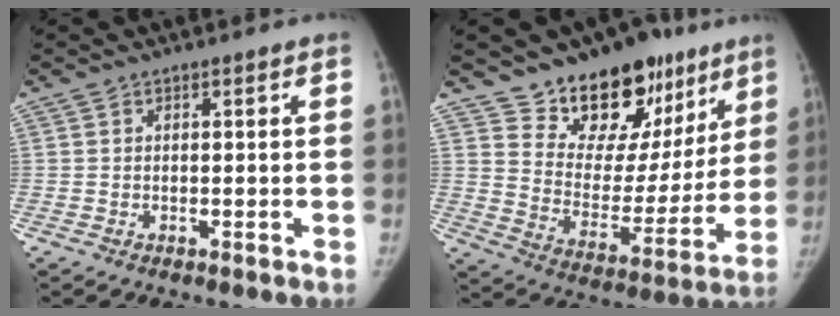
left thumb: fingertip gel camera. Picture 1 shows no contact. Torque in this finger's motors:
{"motor_torque": [0.13, 0.62, 0.56, -0.12, 0.06]}